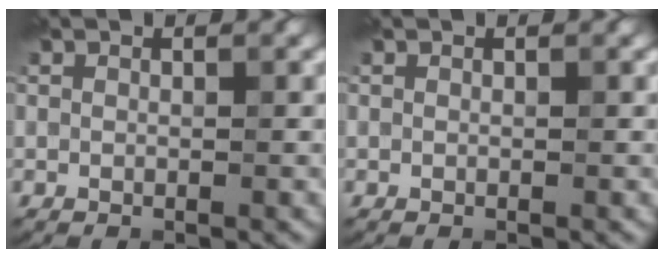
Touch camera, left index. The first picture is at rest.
{"total": 0.0}